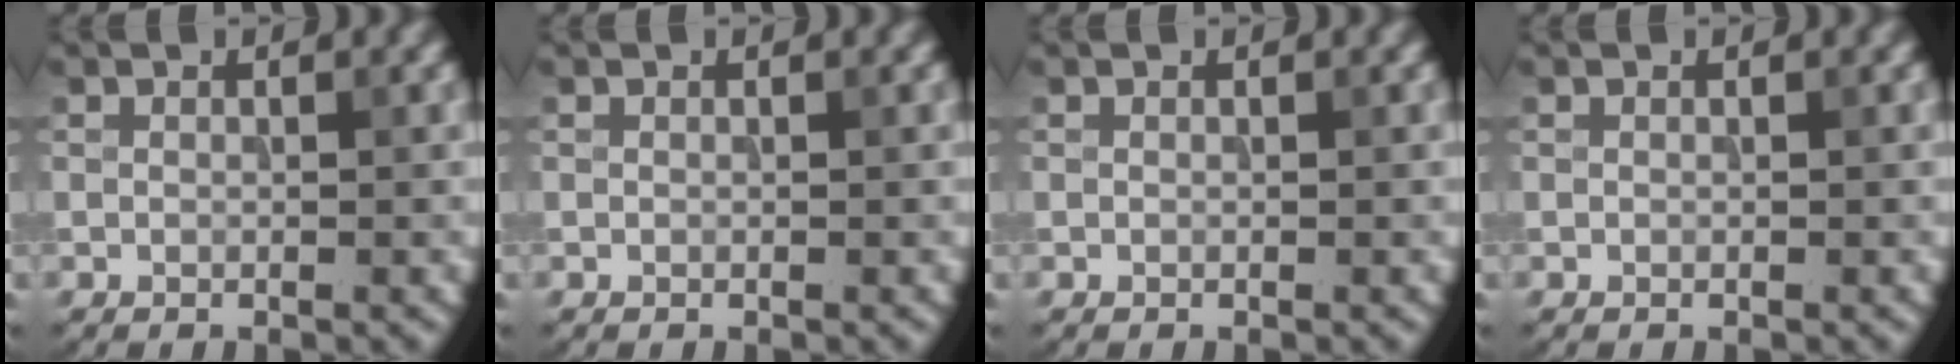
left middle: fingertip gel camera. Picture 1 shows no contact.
{"total": 0.0}
{"total": 0.0}
{"total": 0.0}